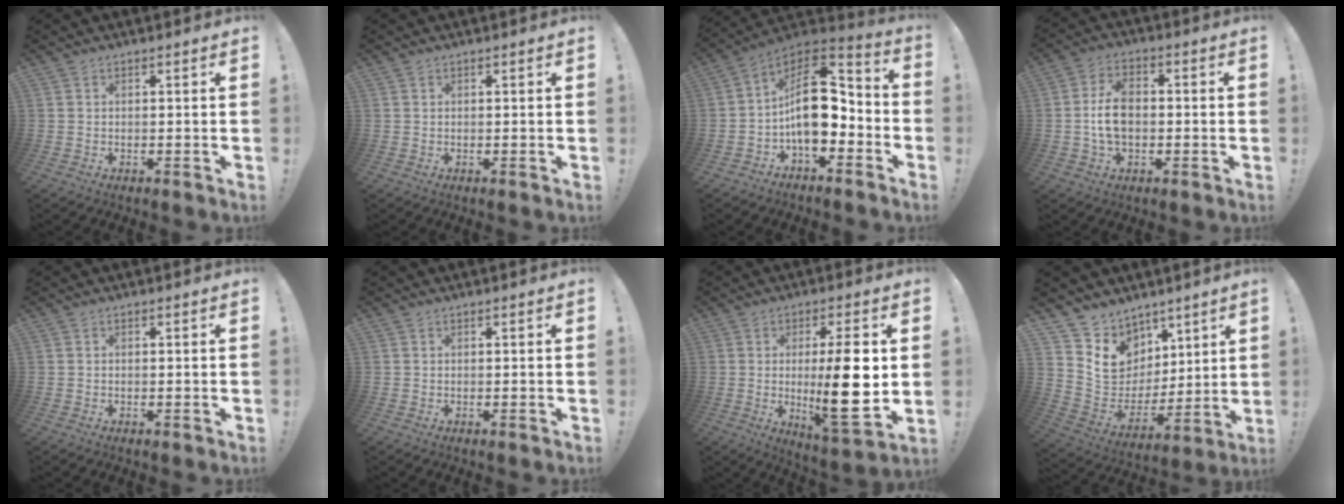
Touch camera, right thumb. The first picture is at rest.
{"total": 0.5, "force": [0.4, 0.3, 0.1], "torque": [-0.002, -0.001, 0.009]}
{"total": 16.4, "force": [-1.0, 9.6, 13.3], "torque": [-0.209, 0.009, -0.013]}
{"total": 8.9, "force": [-0.6, 5.9, 6.7], "torque": [-0.120, 0.012, -0.011]}
{"total": 0.0}
{"total": 0.0}
{"total": 16.4, "force": [0.8, 3.6, 16.0], "torque": [-0.254, -0.026, 0.006]}
{"total": 11.7, "force": [7.2, 9.1, 2.1], "torque": [-0.036, -0.069, 0.145]}